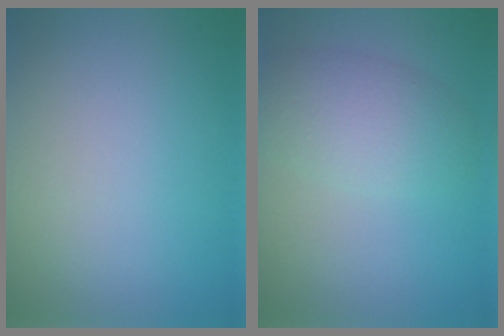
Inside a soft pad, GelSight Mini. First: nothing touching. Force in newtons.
{"total": 4.1, "press": 4.1, "slide": 0.2}